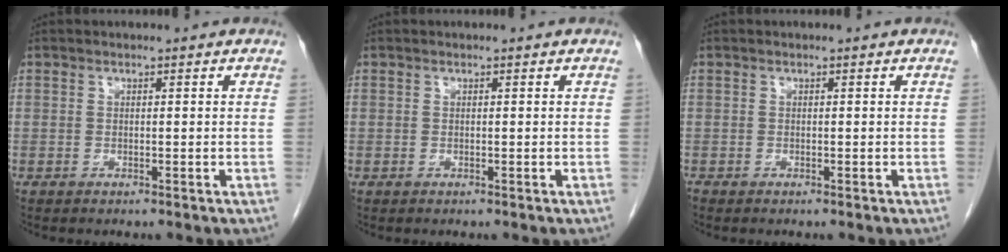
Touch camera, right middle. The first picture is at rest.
{"total": 0.0}
{"total": 0.0}